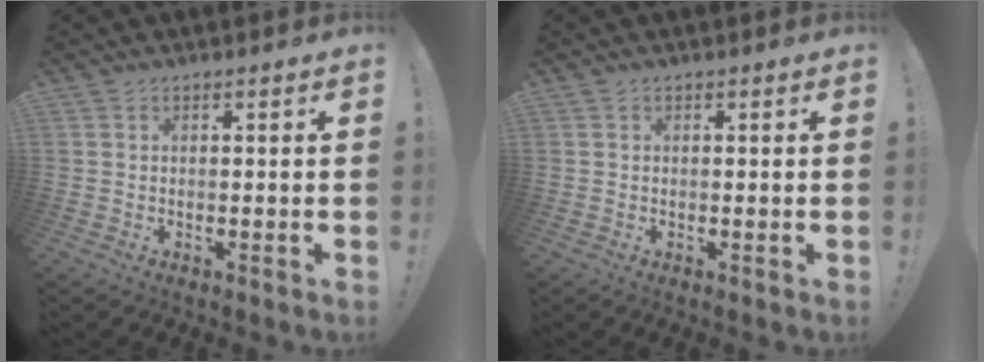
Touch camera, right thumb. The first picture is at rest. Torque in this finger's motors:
{"motor_torque": [-0.11, -0.24, -0.09, 0.13, 0.02]}